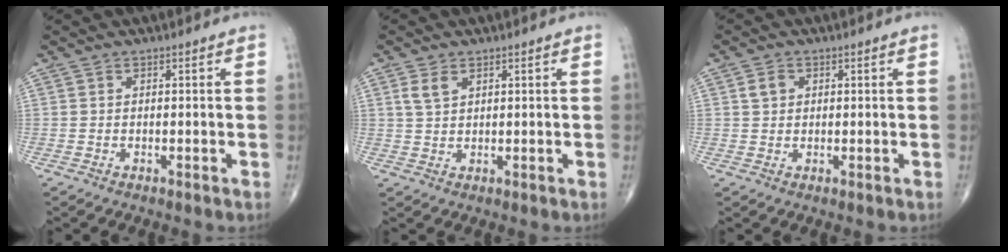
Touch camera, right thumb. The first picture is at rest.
{"total": 3.0, "force": [1.5, 1.7, 1.9], "torque": [-0.036, 0.000, 0.036]}
{"total": 2.3, "force": [0.8, 1.8, 1.1], "torque": [-0.016, 0.002, 0.014]}